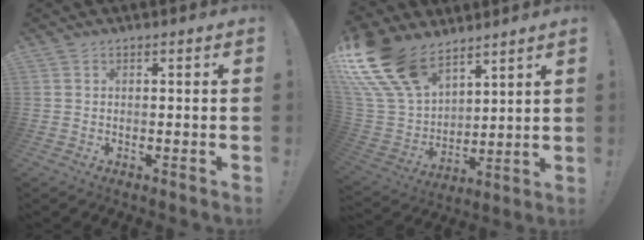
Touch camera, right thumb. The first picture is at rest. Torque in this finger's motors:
{"motor_torque": [1.60, 3.06, 0.48, 0.10, 0.33]}